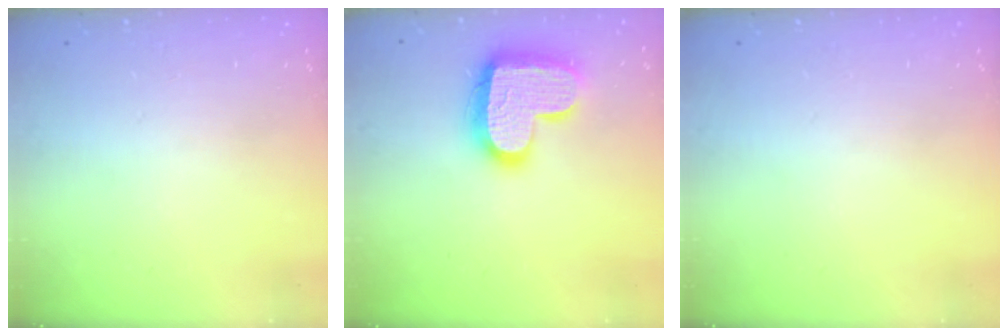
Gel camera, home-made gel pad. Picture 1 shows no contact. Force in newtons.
{"total": 19.4, "press": 19.3, "slide": 1.4}
{"total": 0.0}